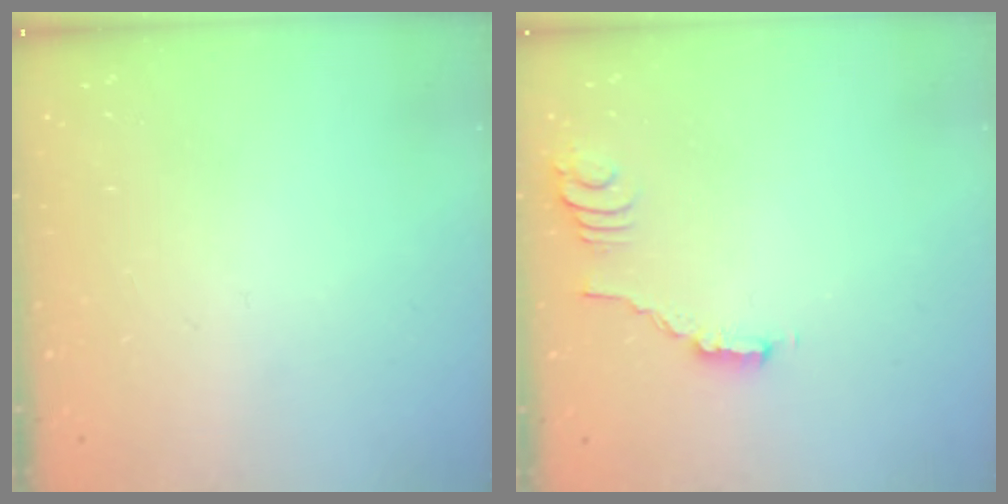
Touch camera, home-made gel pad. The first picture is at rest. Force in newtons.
{"total": 1.6, "press": 1.6, "slide": 0.4}